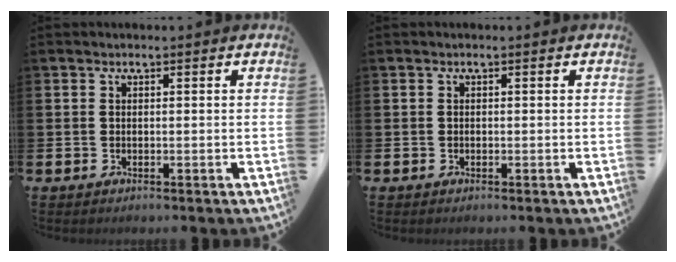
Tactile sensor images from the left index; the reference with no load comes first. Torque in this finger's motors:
{"motor_torque": [-0.05, 0.02, -0.07, -0.01]}